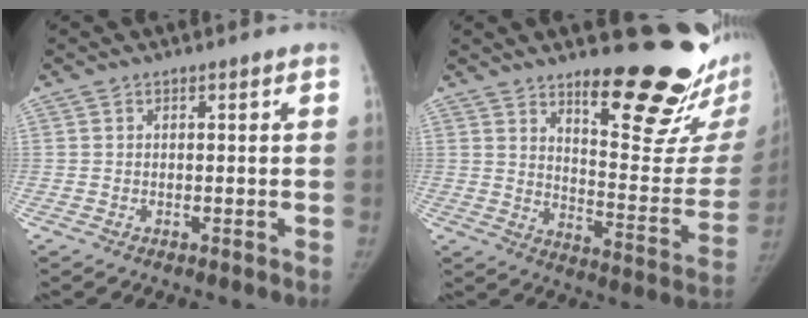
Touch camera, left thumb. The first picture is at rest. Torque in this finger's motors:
{"motor_torque": [1.09, -0.78, 1.37, -1.41, 0.29]}